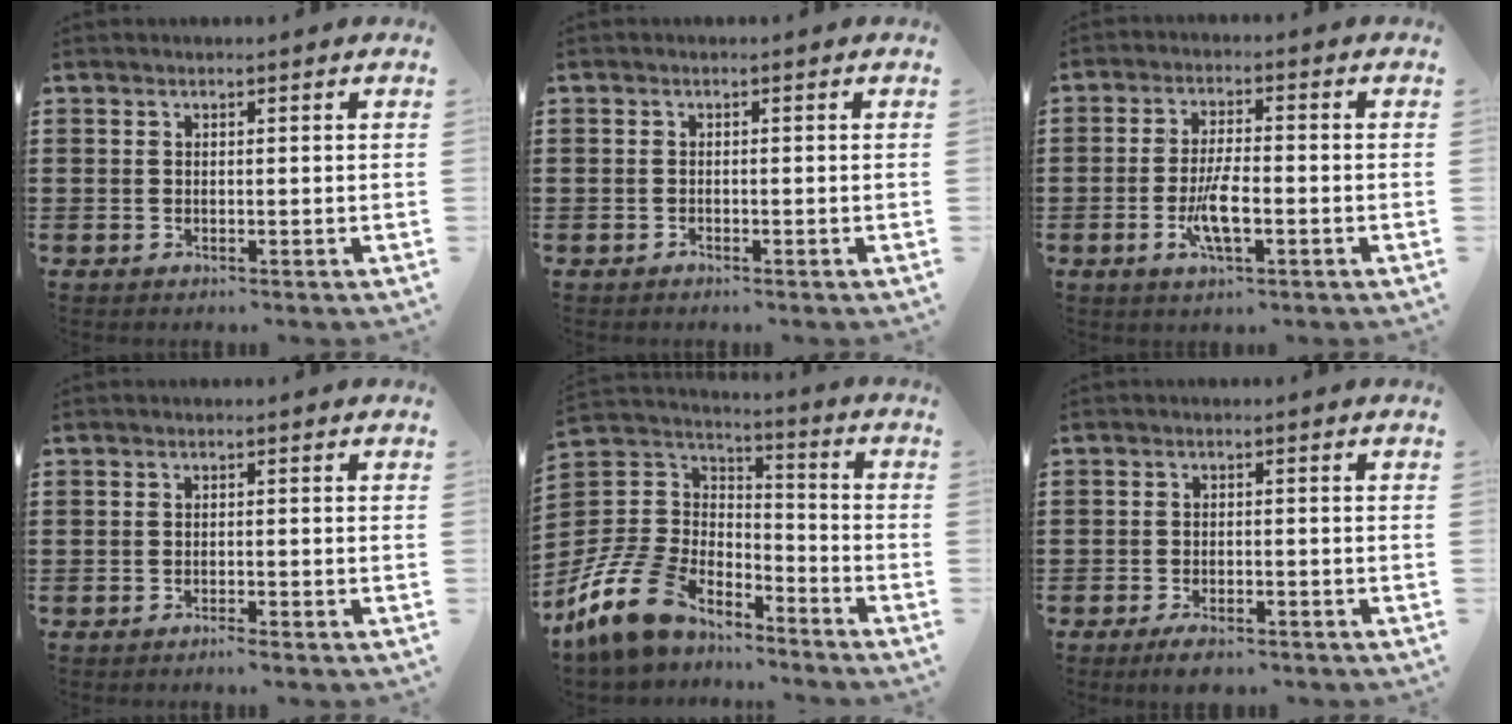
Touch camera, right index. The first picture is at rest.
{"total": 0.6, "force": [-0.5, 0.3, 0.1], "torque": [-0.002, 0.002, -0.011]}
{"total": 6.3, "force": [-2.0, 1.7, 5.8], "torque": [-0.123, -0.008, -0.041]}
{"total": 0.9, "force": [-0.9, -0.1, 0.3], "torque": [-0.008, -0.002, -0.017]}
{"total": 12.4, "force": [-9.0, 6.9, 5.1], "torque": [-0.151, 0.031, -0.180]}
{"total": 2.5, "force": [-2.2, 0.5, 1.0], "torque": [-0.019, 0.006, -0.044]}